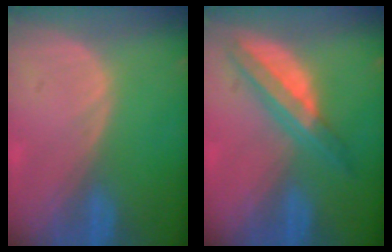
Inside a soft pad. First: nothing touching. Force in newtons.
{"total": 6.7, "press": 5.8, "slide": 3.3}